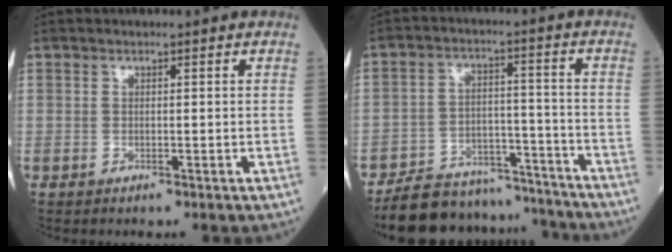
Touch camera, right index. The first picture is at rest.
{"total": 14.3, "force": [-13.5, 4.2, 2.2], "torque": [-0.025, 0.035, -0.201]}